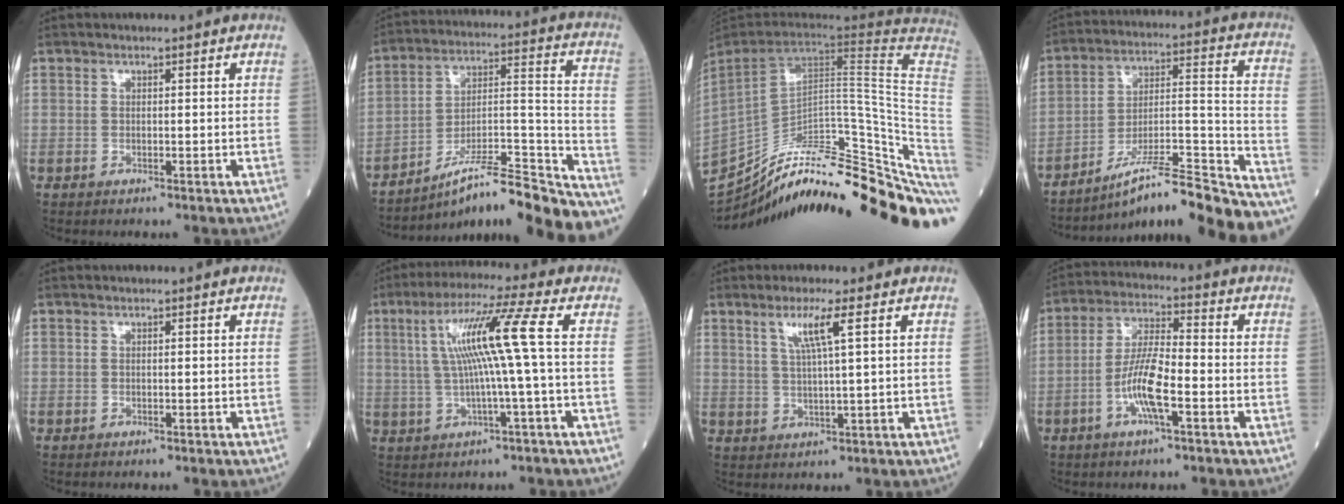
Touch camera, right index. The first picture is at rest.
{"total": 23.7, "force": [-20.3, 2.1, 12.1], "torque": [-0.117, 0.031, -0.305]}
{"total": 39.1, "force": [-32.2, 4.1, 21.8], "torque": [-0.241, -0.035, -0.438]}
{"total": 23.0, "force": [-19.8, 1.1, 11.6], "torque": [-0.119, 0.022, -0.300]}
{"total": 0.0}
{"total": 9.9, "force": [1.2, -1.5, 9.8], "torque": [-0.181, 0.020, 0.025]}
{"total": 4.9, "force": [2.2, -0.6, 4.3], "torque": [-0.085, -0.002, 0.043]}
{"total": 8.6, "force": [-2.9, 1.4, 8.0], "torque": [-0.158, 0.002, -0.059]}